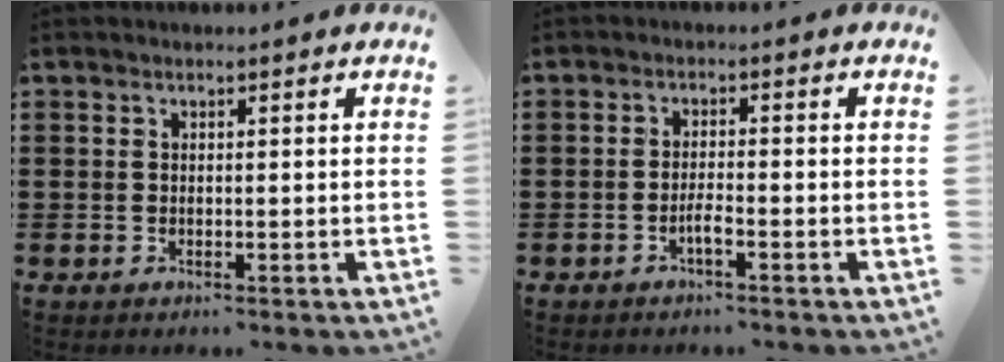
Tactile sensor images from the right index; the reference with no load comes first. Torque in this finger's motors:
{"motor_torque": [1.08, 1.06, 0.14, 0.02]}